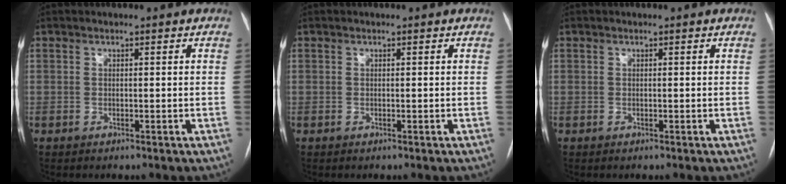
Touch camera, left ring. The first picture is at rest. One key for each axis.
{"total": 0.0}
{"total": 0.0}